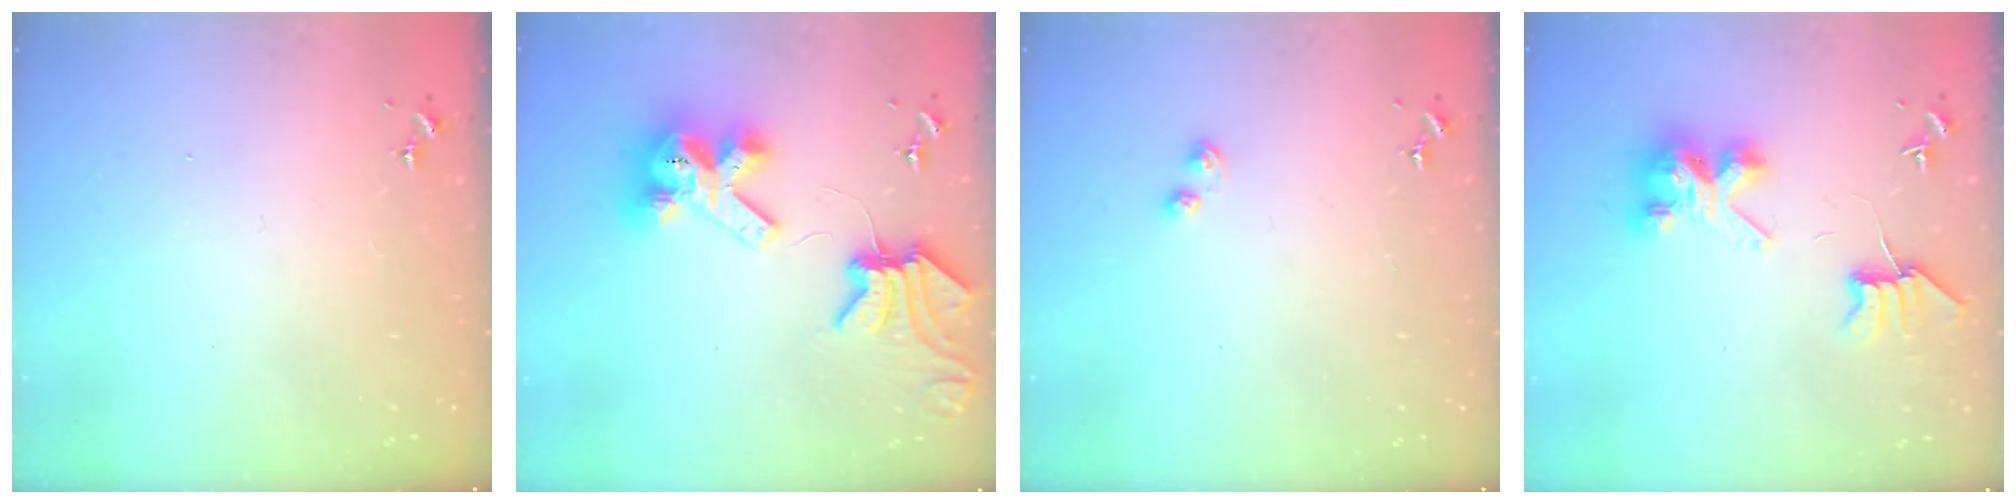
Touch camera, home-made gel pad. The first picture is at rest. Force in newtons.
{"total": 12.5, "press": 12.4, "slide": 1.6}
{"total": 2.3, "press": 2.2, "slide": 0.5}
{"total": 9.1, "press": 9.1, "slide": 0.9}